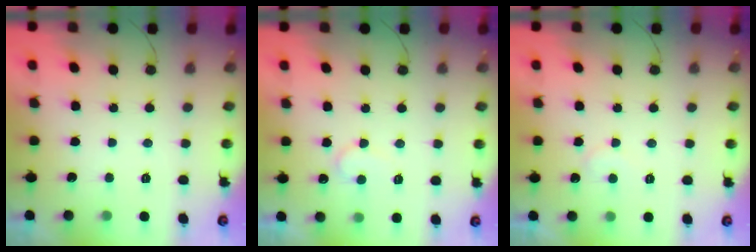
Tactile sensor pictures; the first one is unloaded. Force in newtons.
{"total": 6.9, "press": 6.8, "slide": 0.4}
{"total": 6.4, "press": 6.3, "slide": 0.5}